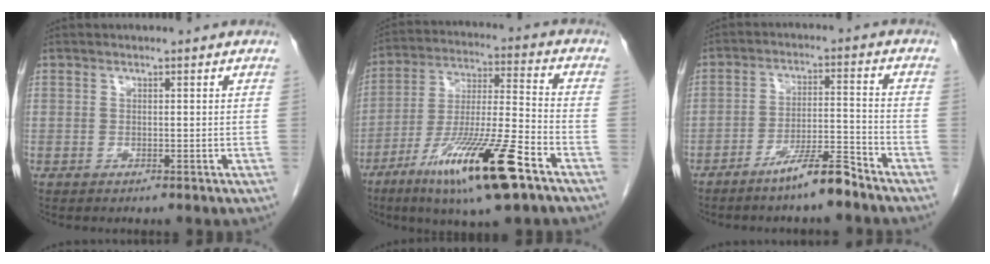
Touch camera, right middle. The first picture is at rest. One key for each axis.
{"total": 17.9, "fx": -10.1, "fy": 1.3, "fz": 14.8, "tx": -0.274, "ty": -0.037, "tz": -0.176}
{"total": 7.2, "fx": -5.6, "fy": 0.2, "fz": 4.5, "tx": -0.076, "ty": -0.006, "tz": -0.104}